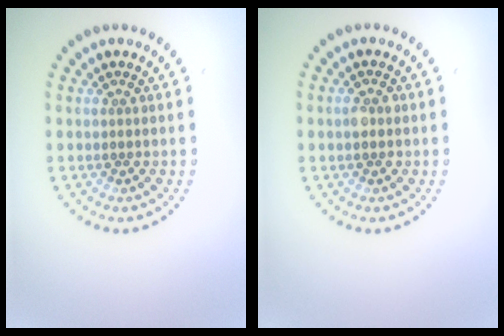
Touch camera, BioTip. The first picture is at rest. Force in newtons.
{"total": 1.5, "press": 1.5, "slide": 0.2}